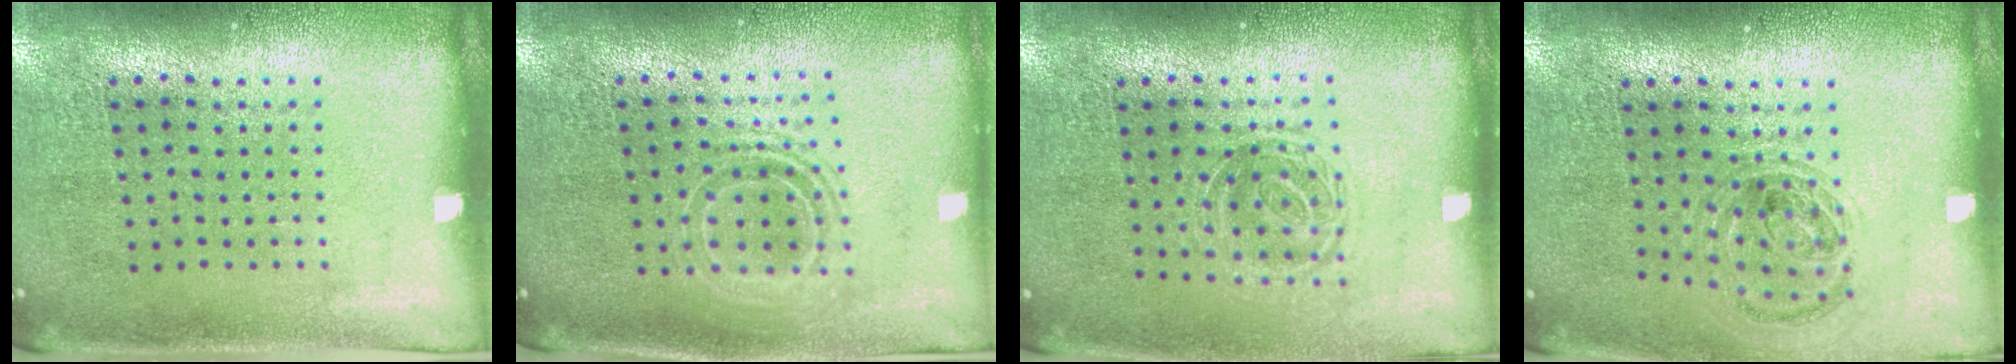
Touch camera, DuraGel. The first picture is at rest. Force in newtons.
{"total": 1.7, "press": 1.3, "slide": 1.1}
{"total": 1.3, "press": 1.1, "slide": 0.7}
{"total": 0.9, "press": 0.9, "slide": 0.2}